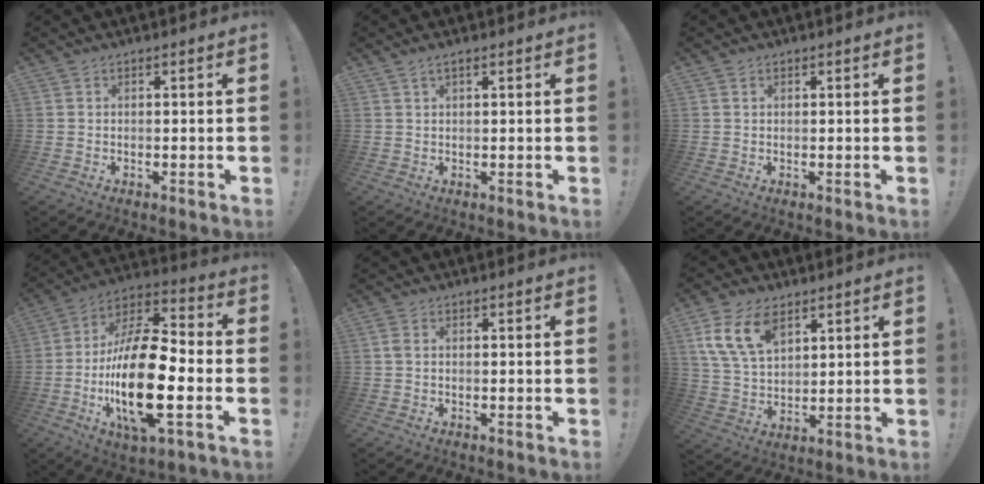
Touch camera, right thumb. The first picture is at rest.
{"total": 1.8, "force": [1.1, 0.5, 1.4], "torque": [-0.031, 0.001, 0.020]}
{"total": 0.7, "force": [0.5, 0.5, 0.1], "torque": [0.001, -0.001, 0.009]}
{"total": 23.9, "force": [-5.2, 8.9, 21.6], "torque": [-0.418, 0.018, -0.087]}
{"total": 1.4, "force": [0.3, 0.7, 1.2], "torque": [-0.030, 0.006, 0.006]}
{"total": 13.1, "force": [7.5, 7.5, 7.7], "torque": [-0.161, -0.021, 0.146]}